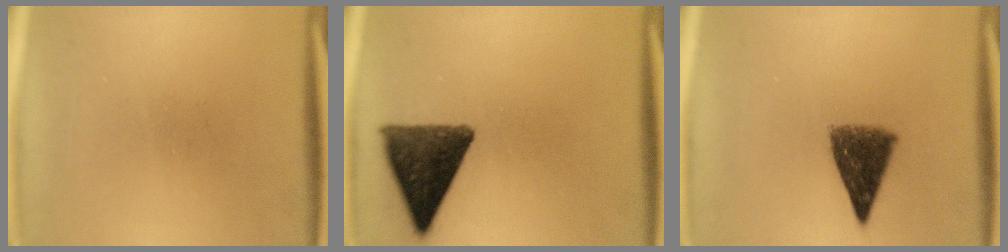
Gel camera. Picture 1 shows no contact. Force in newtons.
{"total": 12.1}
{"total": 7.9}